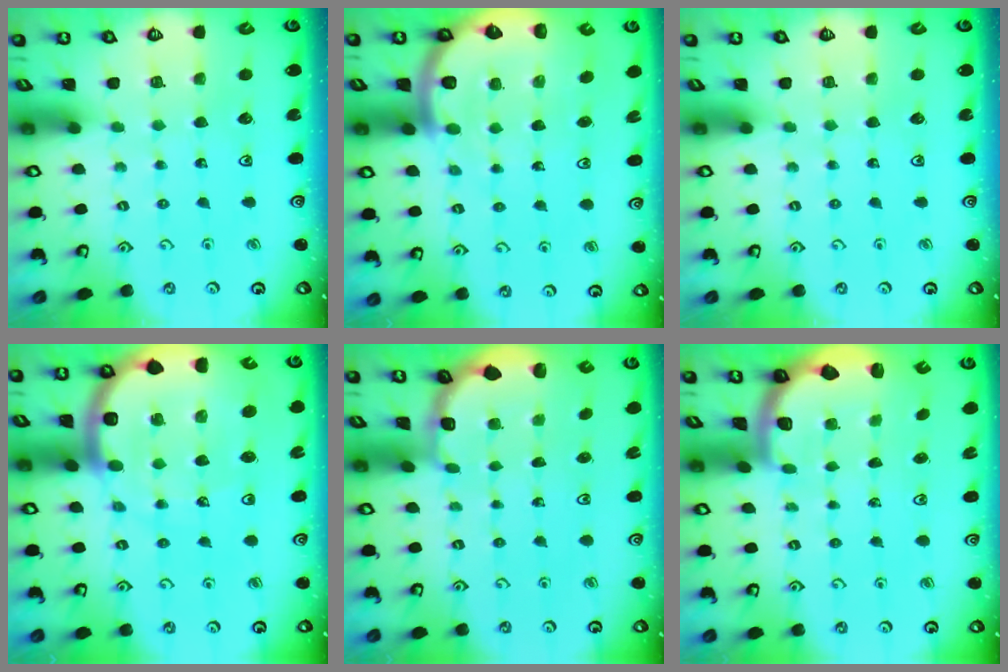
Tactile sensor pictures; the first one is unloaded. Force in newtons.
{"total": 8.6, "press": 8.4, "slide": 1.7}
{"total": 0.0}
{"total": 14.5, "press": 14.0, "slide": 3.5}
{"total": 1.9, "press": 1.7, "slide": 0.8}
{"total": 2.0, "press": 1.9, "slide": 0.5}